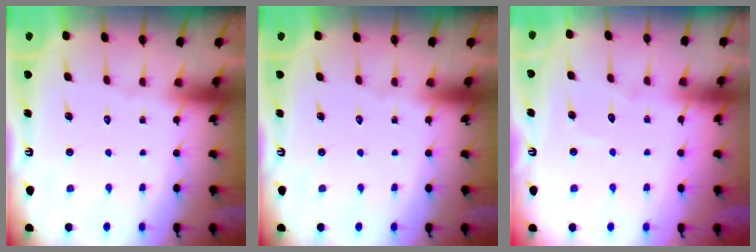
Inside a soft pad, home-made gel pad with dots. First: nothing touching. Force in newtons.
{"total": 0.0}
{"total": 3.2, "press": 3.2, "slide": 0.2}